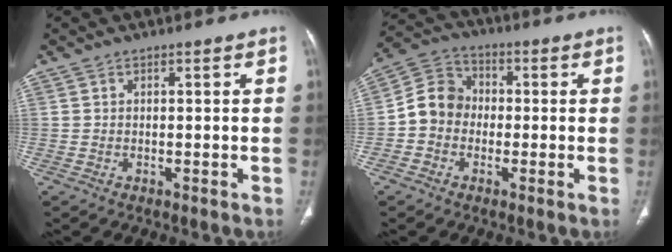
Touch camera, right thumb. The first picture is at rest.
{"total": 8.1, "force": [-1.3, 7.1, 3.7], "torque": [-0.049, 0.032, -0.039]}